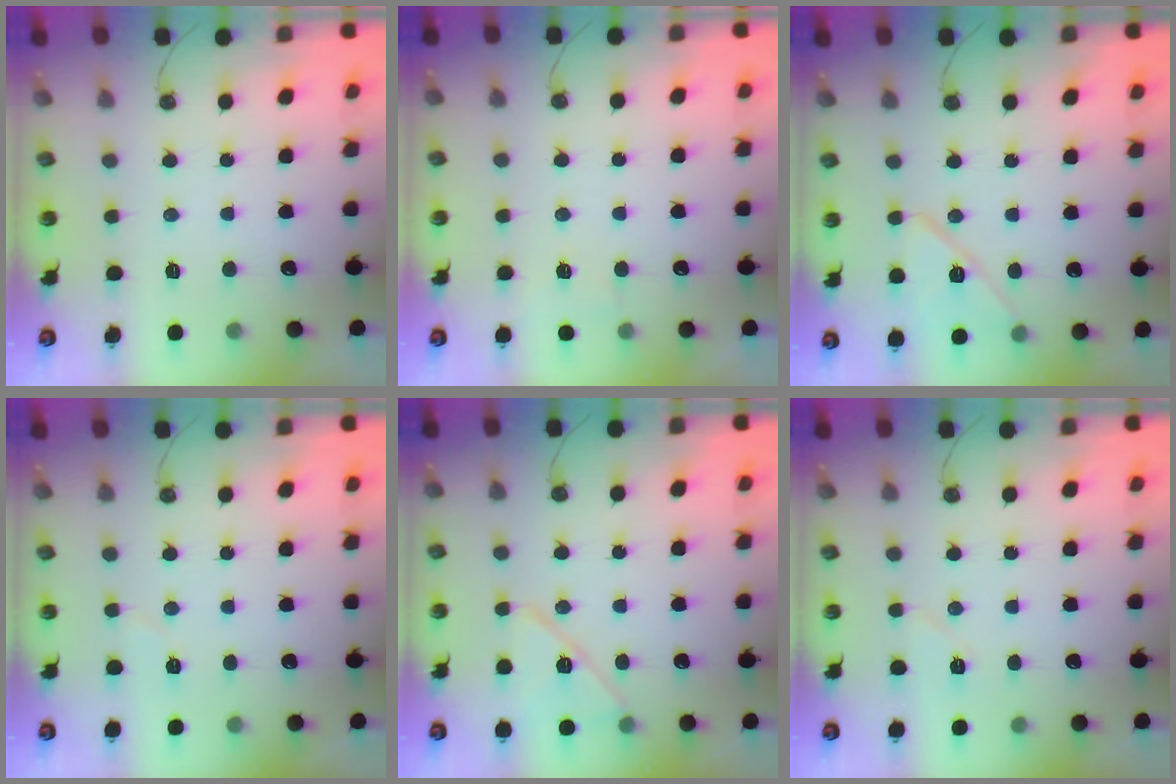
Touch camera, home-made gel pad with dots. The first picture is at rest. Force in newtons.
{"total": 4.0, "press": 3.2, "slide": 2.5}
{"total": 12.1, "press": 11.4, "slide": 4.0}
{"total": 4.9, "press": 4.5, "slide": 1.9}
{"total": 12.3, "press": 12.2, "slide": 1.6}
{"total": 6.0, "press": 5.7, "slide": 1.8}